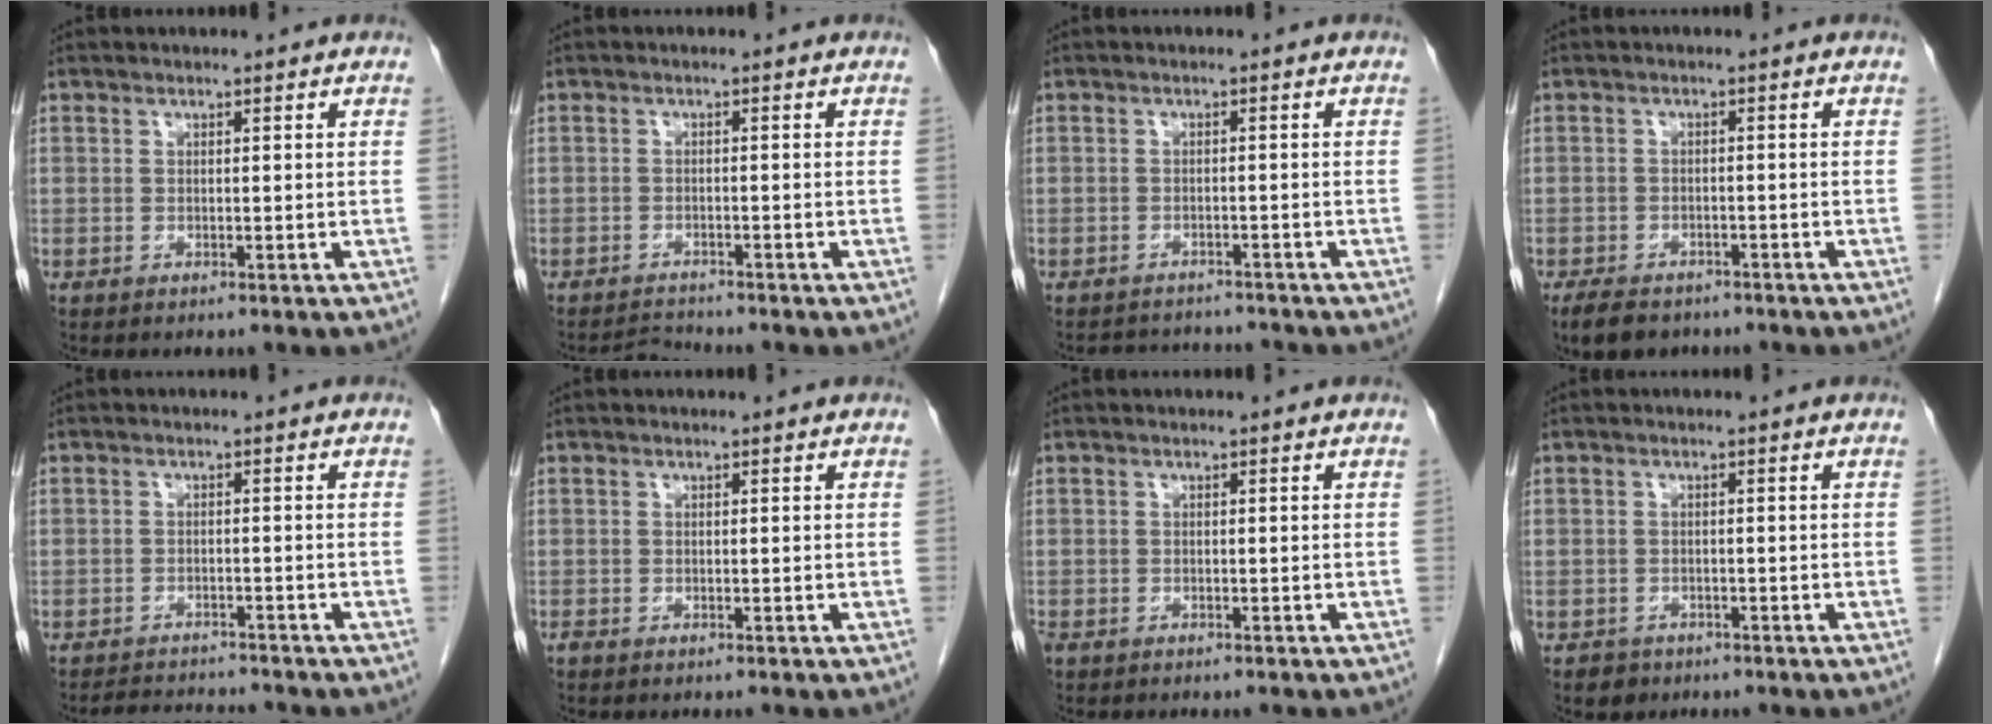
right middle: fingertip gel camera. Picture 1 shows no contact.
{"total": 2.0, "force": [-1.9, -0.5, -0.5], "torque": [0.006, -0.017, -0.030]}
{"total": 4.9, "force": [-4.8, 0.9, 0.3], "torque": [-0.003, 0.002, -0.068]}
{"total": 6.3, "force": [-4.9, 3.1, 2.6], "torque": [-0.042, -0.004, -0.068]}
{"total": 5.6, "force": [-5.5, 0.5, 0.9], "torque": [-0.015, -0.006, -0.085]}
{"total": 0.8, "force": [-0.7, 0.1, 0.3], "torque": [-0.011, -0.002, -0.012]}
{"total": 2.6, "force": [-2.1, 1.0, 1.0], "torque": [-0.020, -0.006, -0.027]}
{"total": 1.9, "force": [-1.3, 1.4, 0.2], "torque": [-0.010, 0.005, -0.017]}